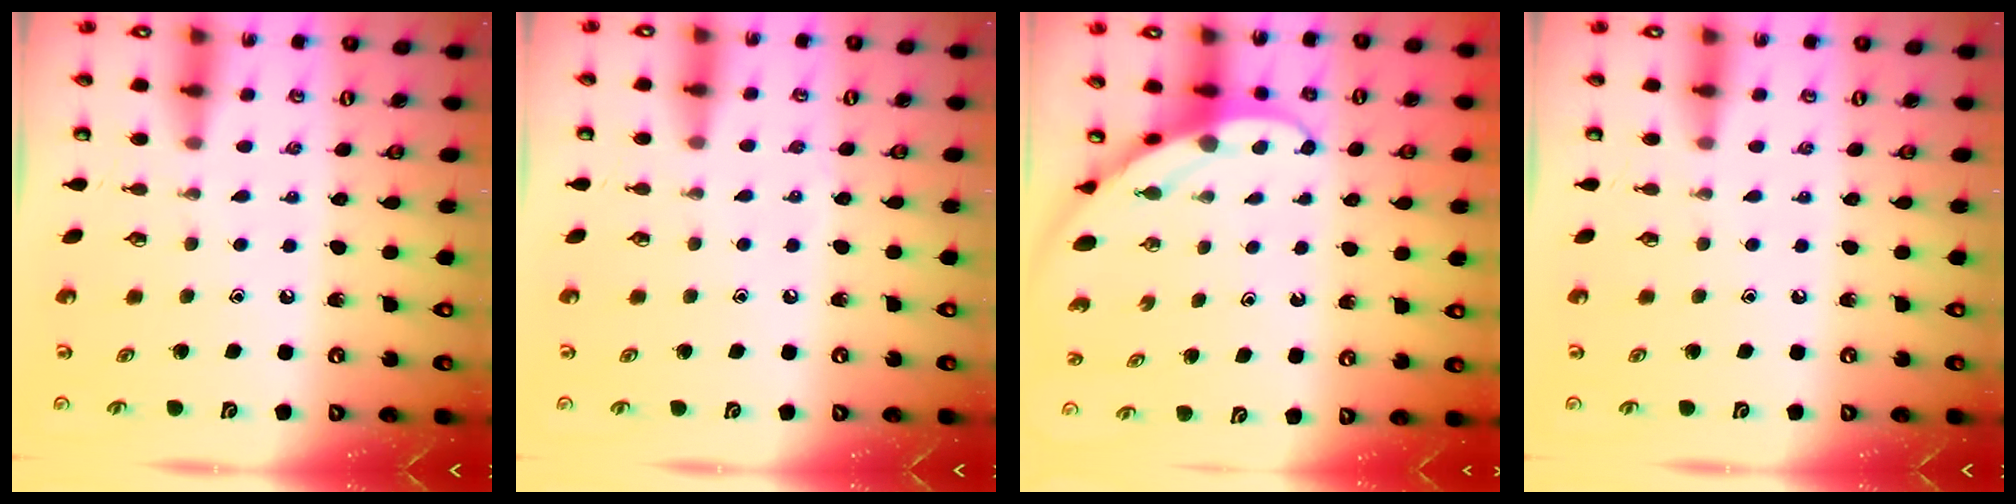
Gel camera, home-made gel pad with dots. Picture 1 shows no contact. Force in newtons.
{"total": 4.1, "press": 4.0, "slide": 0.5}
{"total": 4.0, "press": 4.0, "slide": 0.7}
{"total": 0.0}